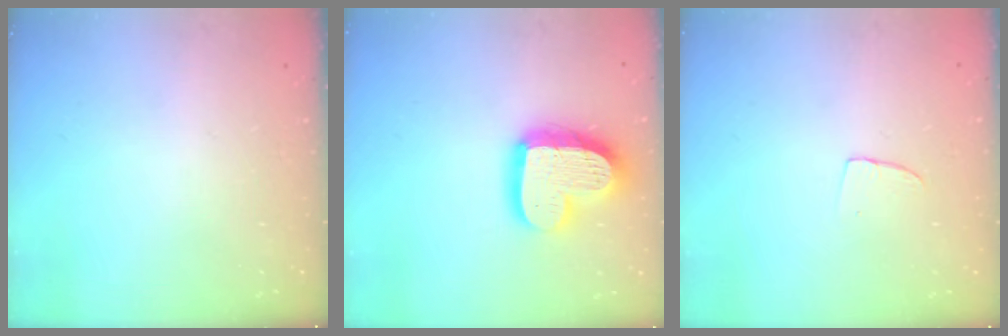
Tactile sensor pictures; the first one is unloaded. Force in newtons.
{"total": 17.9, "press": 17.8, "slide": 1.7}
{"total": 2.9, "press": 2.9, "slide": 0.2}